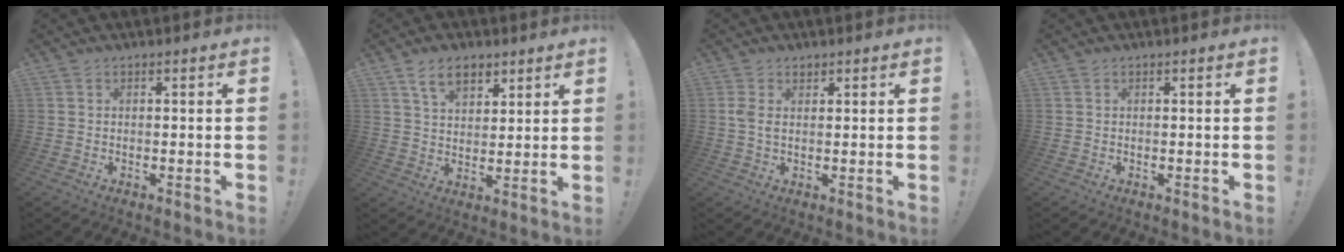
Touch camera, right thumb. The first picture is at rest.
{"total": 8.6, "force": [5.3, 4.8, 4.8], "torque": [-0.087, -0.010, 0.100]}
{"total": 2.9, "force": [1.0, 1.9, 2.0], "torque": [-0.040, 0.003, 0.020]}
{"total": 0.0}